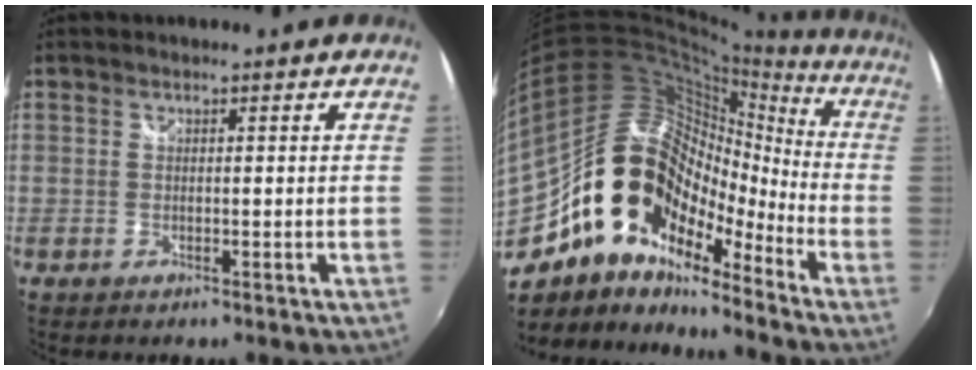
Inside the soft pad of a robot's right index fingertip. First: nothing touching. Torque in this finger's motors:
{"motor_torque": [0.16, -0.32, -0.10, -0.12]}